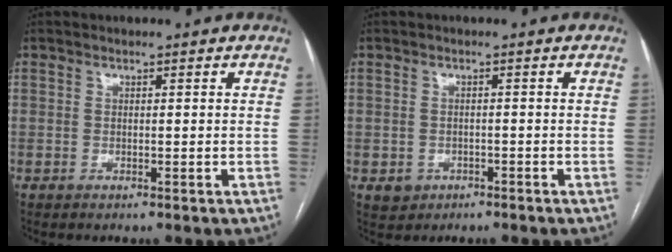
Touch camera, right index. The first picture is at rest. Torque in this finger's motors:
{"motor_torque": [0.10, 0.02, 0.00, -0.01]}